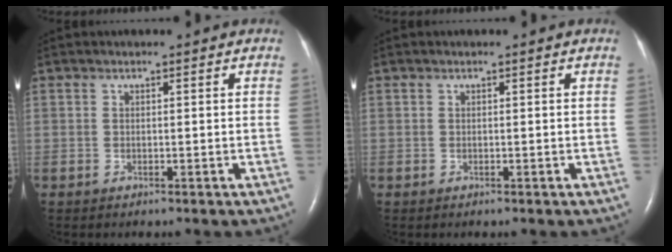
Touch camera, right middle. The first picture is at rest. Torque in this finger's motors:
{"motor_torque": [-0.01, 0.02, 0.00, 0.00]}